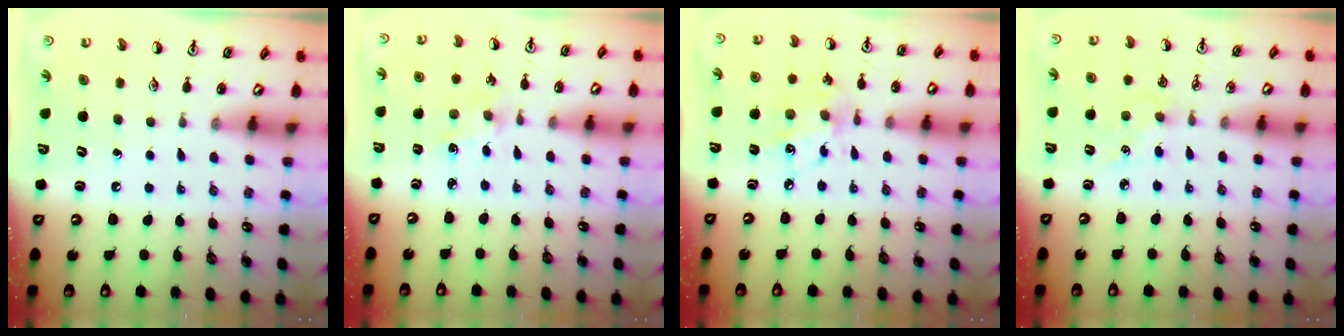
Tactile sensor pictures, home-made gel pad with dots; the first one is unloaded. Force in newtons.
{"total": 1.8, "press": 1.8, "slide": 0.4}
{"total": 9.0, "press": 9.0, "slide": 0.6}
{"total": 5.7, "press": 5.7, "slide": 0.7}